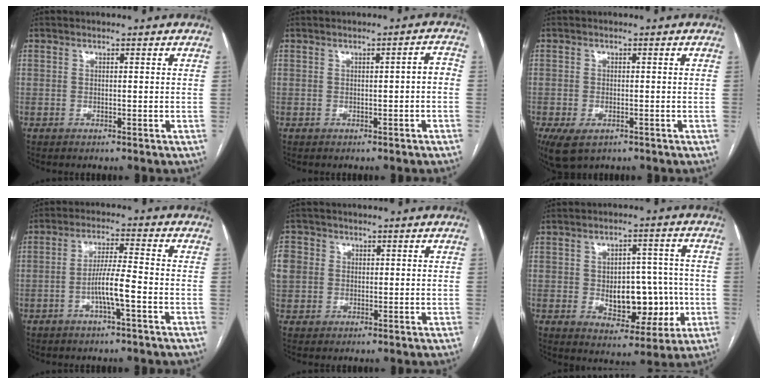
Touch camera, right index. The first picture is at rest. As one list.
[{"total": 1.9, "force": [-0.5, 0.4, 1.8], "torque": [-0.016, 0.005, -0.007]}, {"total": 5.7, "force": [-3.1, 3.3, 3.5], "torque": [-0.069, -0.010, -0.044]}, {"total": 5.8, "force": [-2.1, 0.1, 5.4], "torque": [-0.106, 0.007, -0.038]}, {"total": 9.9, "force": [1.6, 9.1, 3.7], "torque": [-0.124, 0.033, 0.039]}, {"total": 11.0, "force": [-1.4, 6.6, 8.7], "torque": [-0.109, 0.018, -0.005]}]